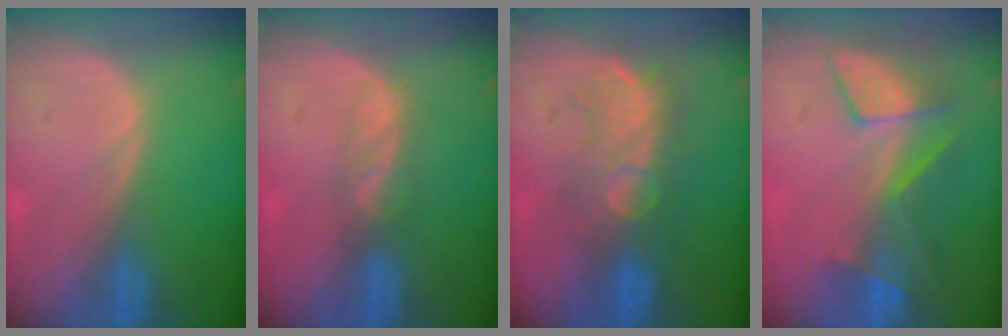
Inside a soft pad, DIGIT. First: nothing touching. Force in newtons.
{"total": 3.1, "press": 2.7, "slide": 1.6}
{"total": 8.1, "press": 7.7, "slide": 2.3}
{"total": 8.3, "press": 7.2, "slide": 4.1}